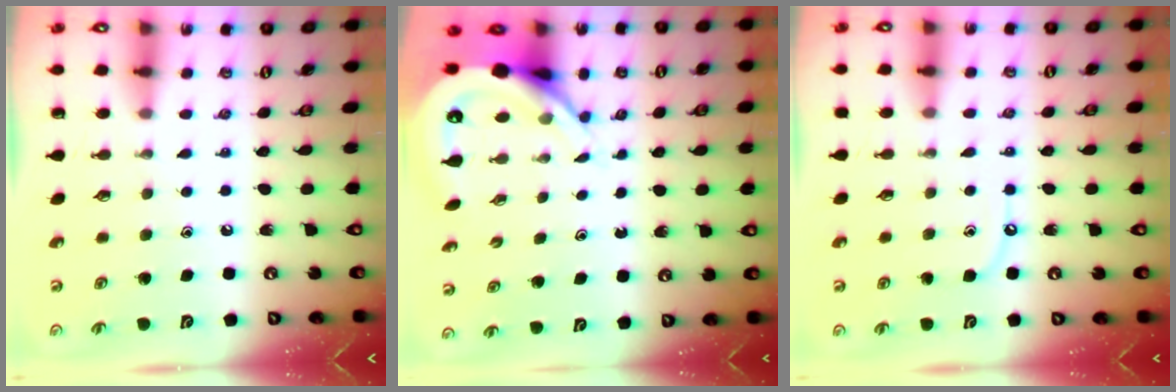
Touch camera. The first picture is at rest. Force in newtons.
{"total": 6.4, "press": 6.3, "slide": 0.8}
{"total": 5.0, "press": 4.9, "slide": 0.5}